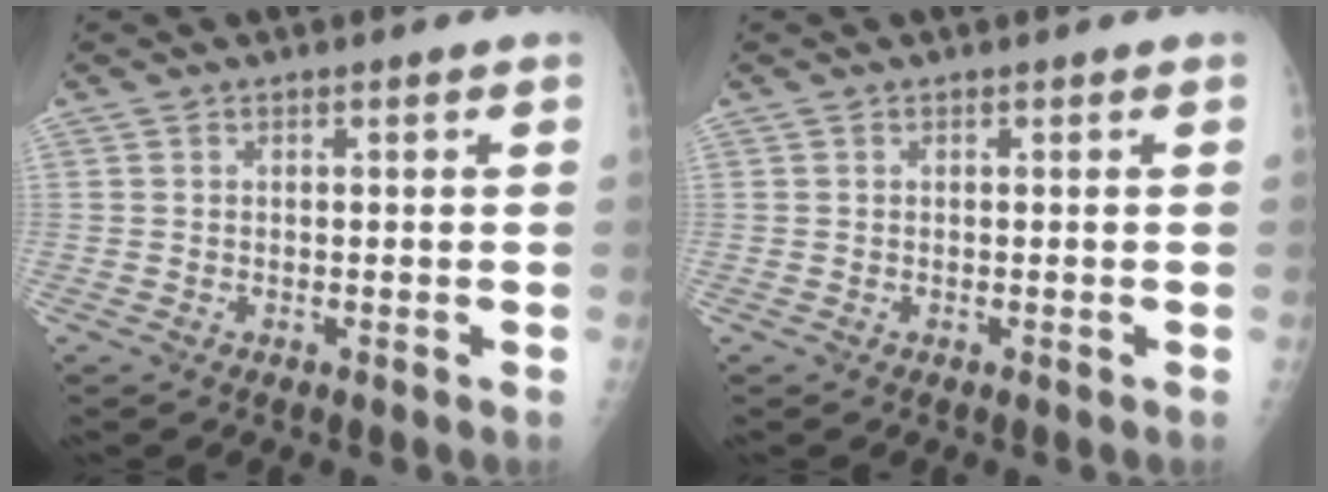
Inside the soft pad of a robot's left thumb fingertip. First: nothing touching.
{"total": 0.0}